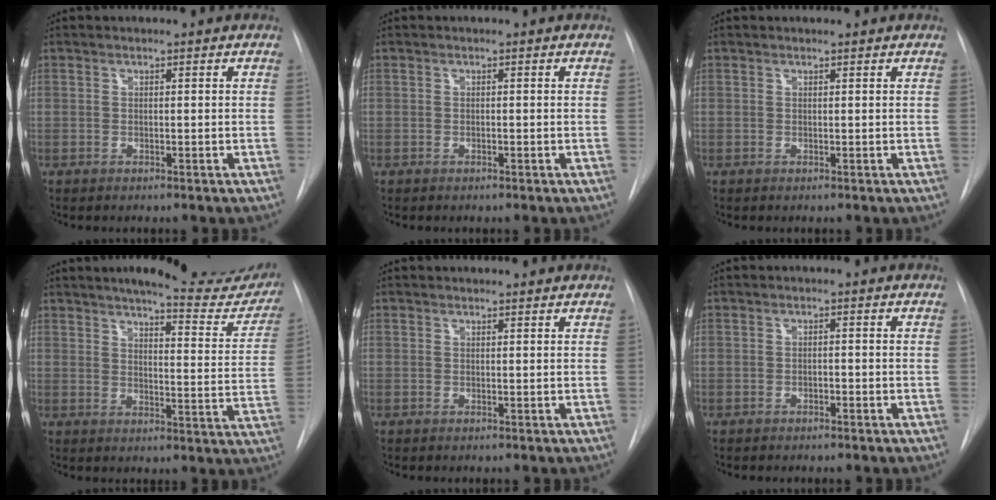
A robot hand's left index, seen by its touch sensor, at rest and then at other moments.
{"total": 0.0}
{"total": 0.8, "force": [0.8, 0.1, 0.1], "torque": [-0.006, 0.009, 0.010]}
{"total": 20.3, "force": [18.0, 3.6, 8.5], "torque": [-0.096, -0.057, 0.204]}
{"total": 2.2, "force": [2.2, 0.4, 0.4], "torque": [-0.011, 0.014, 0.023]}
{"total": 0.7, "force": [-0.5, 0.3, 0.4], "torque": [-0.007, 0.002, -0.010]}